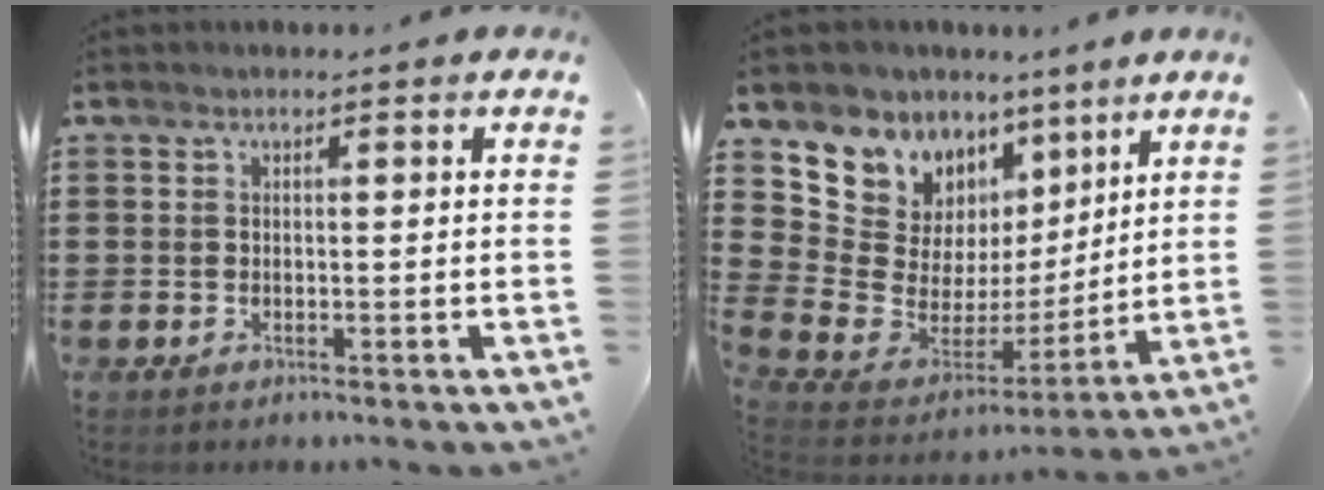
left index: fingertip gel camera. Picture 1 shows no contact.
{"total": 10.3, "force": [6.6, 7.6, 2.4], "torque": [-0.086, -0.059, 0.125]}